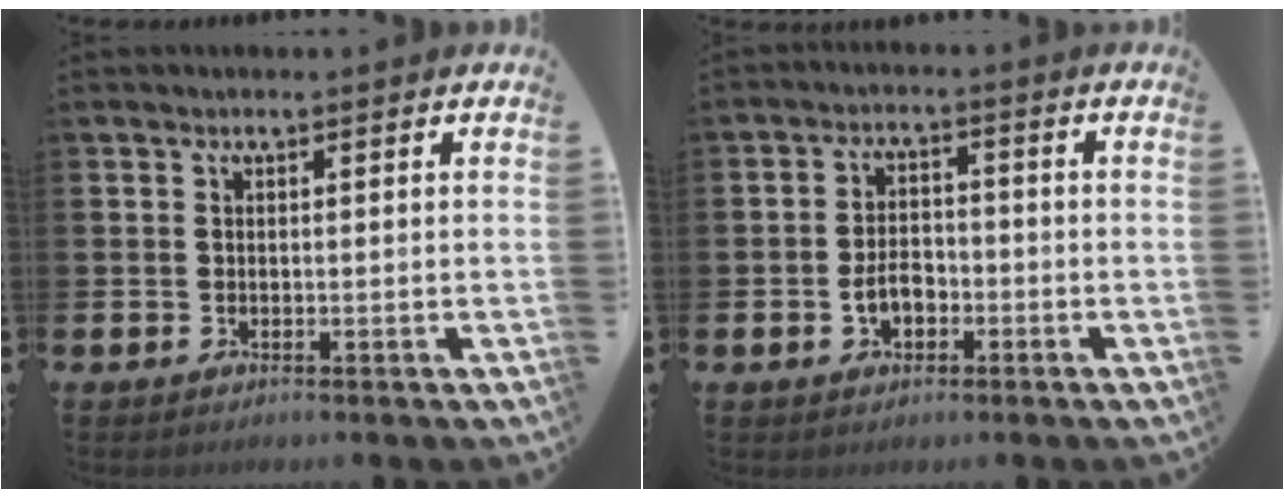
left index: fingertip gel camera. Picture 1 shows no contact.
{"total": 3.7, "force": [-1.5, 2.4, 2.4], "torque": [-0.036, 0.002, -0.032]}